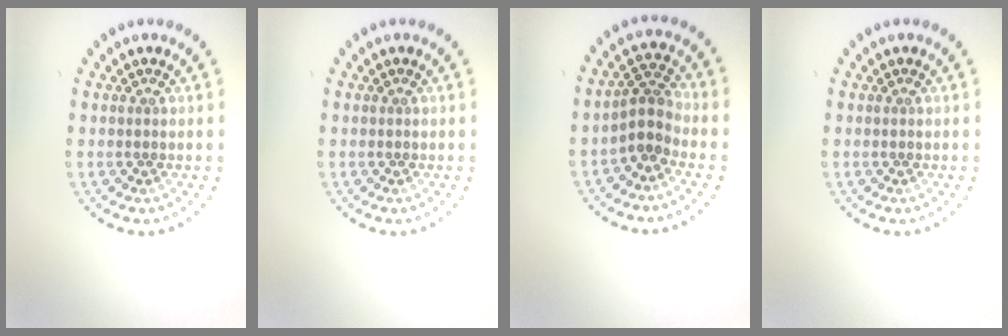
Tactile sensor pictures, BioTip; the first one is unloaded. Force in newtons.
{"total": 0.0}
{"total": 2.5, "press": 1.9, "slide": 1.6}
{"total": 0.0}